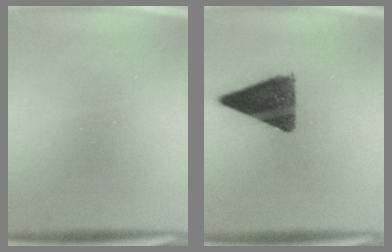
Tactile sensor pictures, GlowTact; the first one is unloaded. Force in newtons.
{"total": 10.9}